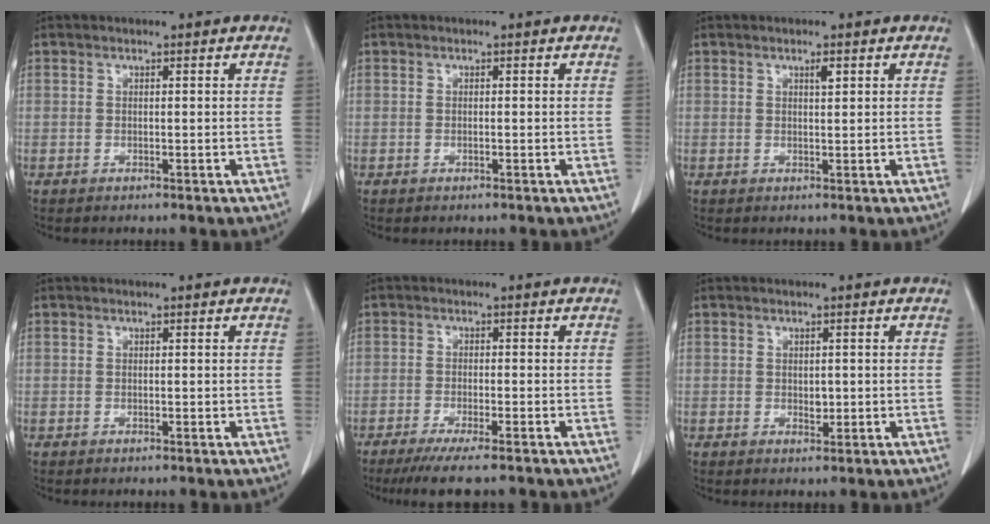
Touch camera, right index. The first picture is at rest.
{"total": 0.0}
{"total": 1.2, "force": [0.6, 0.2, 1.0], "torque": [-0.019, -0.002, 0.010]}
{"total": 0.0}
{"total": 7.2, "force": [-5.6, 0.4, 4.4], "torque": [-0.065, -0.016, -0.087]}
{"total": 1.4, "force": [0.0, 0.9, 1.1], "torque": [-0.016, -0.001, 0.003]}